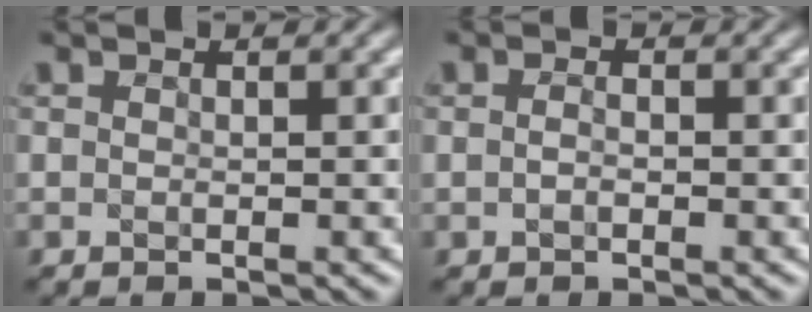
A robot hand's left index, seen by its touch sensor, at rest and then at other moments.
{"total": 0.7, "force": [-0.1, 0.3, 0.6], "torque": [-0.012, 0.004, -0.005]}